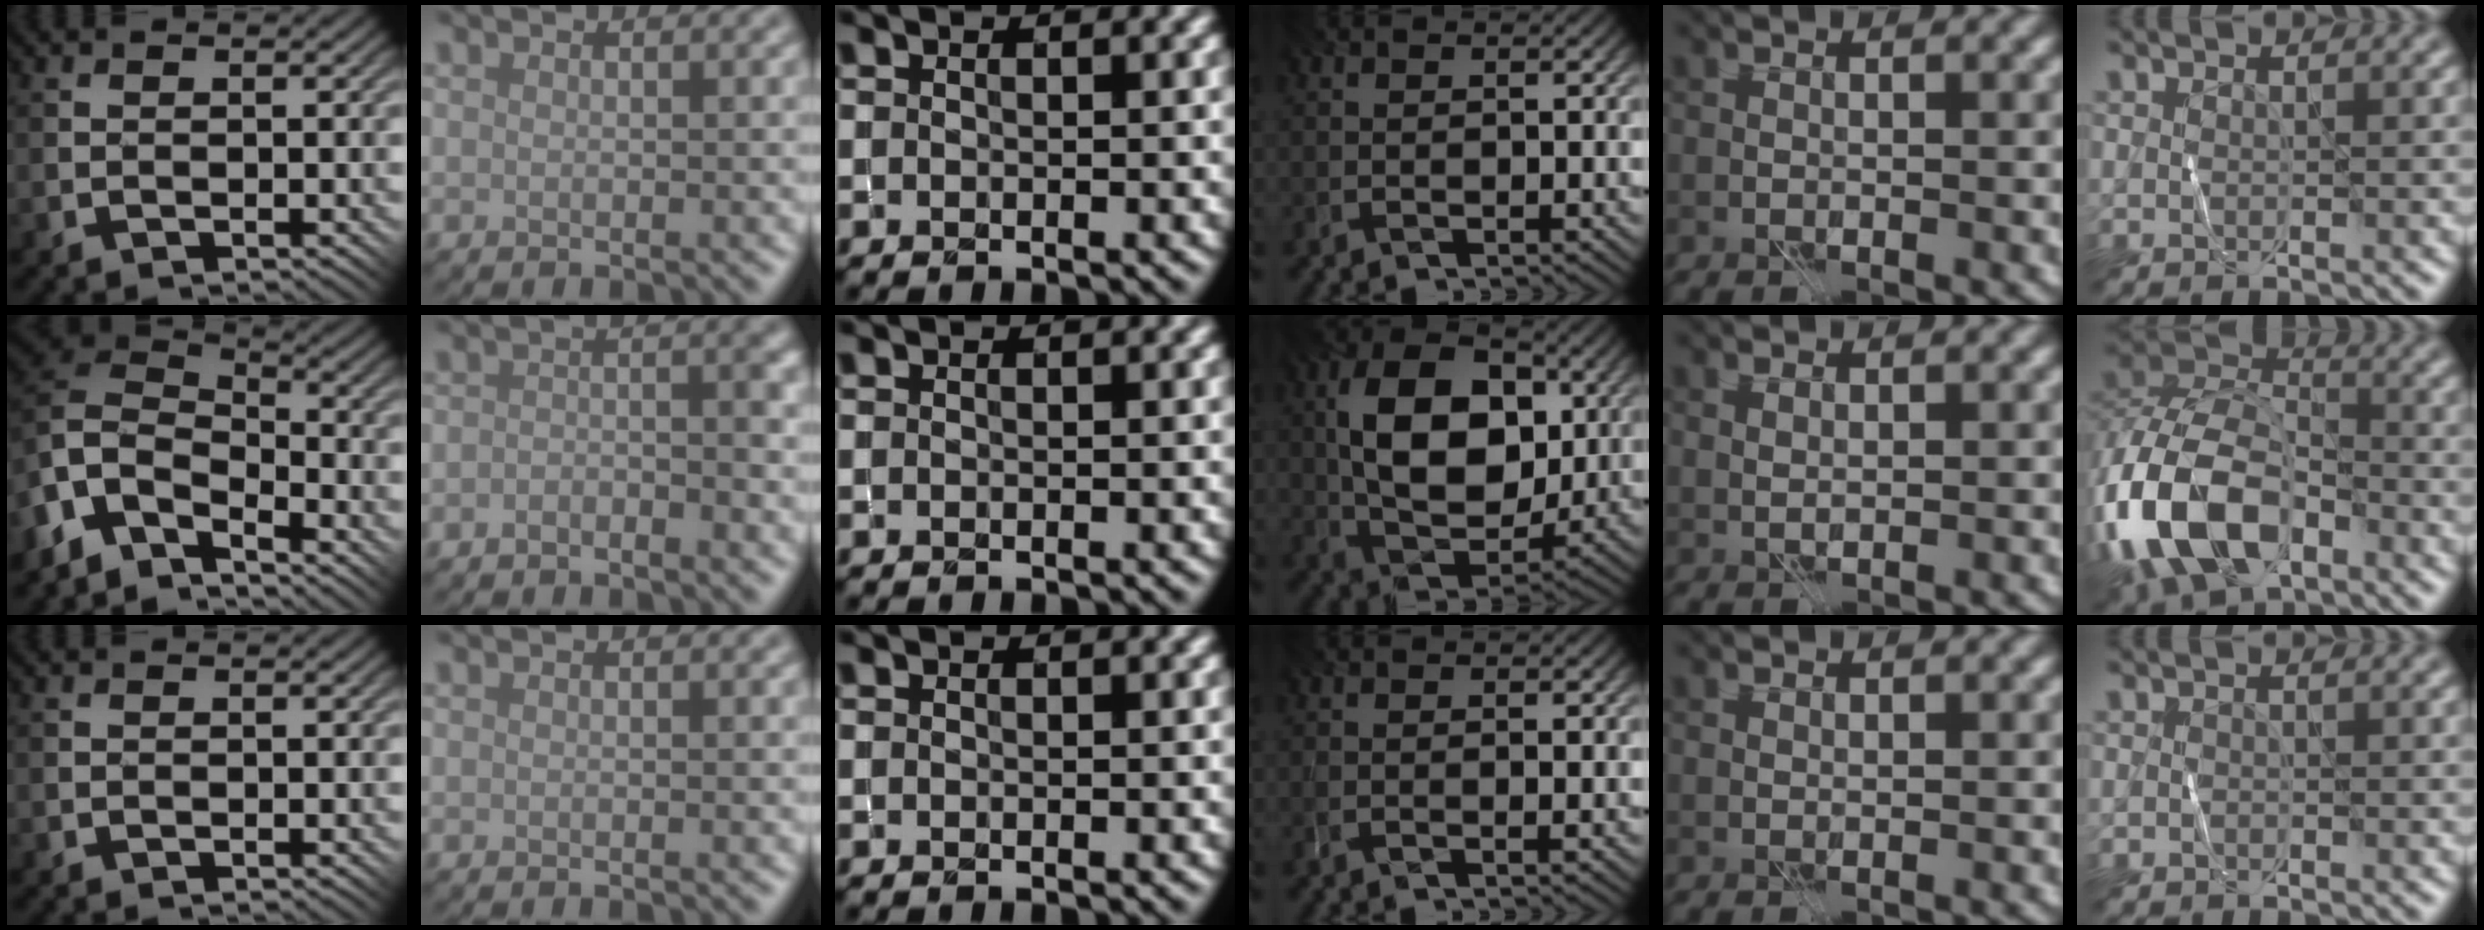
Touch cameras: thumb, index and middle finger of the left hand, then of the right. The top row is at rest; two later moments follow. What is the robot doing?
{"motion": "fold", "object": "shorts"}